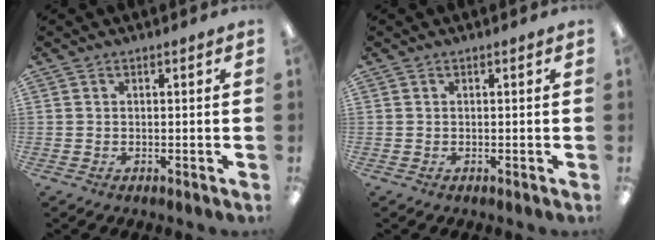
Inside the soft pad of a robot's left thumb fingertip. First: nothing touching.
{"total": 0.0}